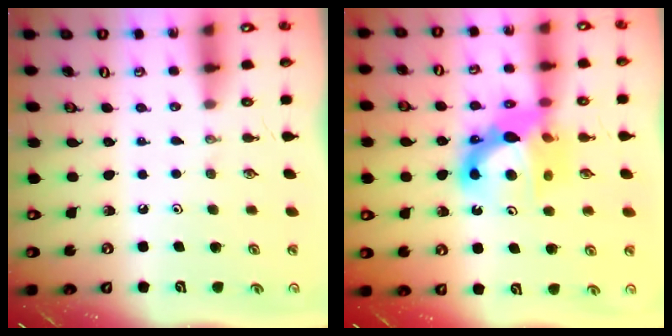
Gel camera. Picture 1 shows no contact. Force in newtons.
{"total": 13.2, "press": 13.2, "slide": 1.5}